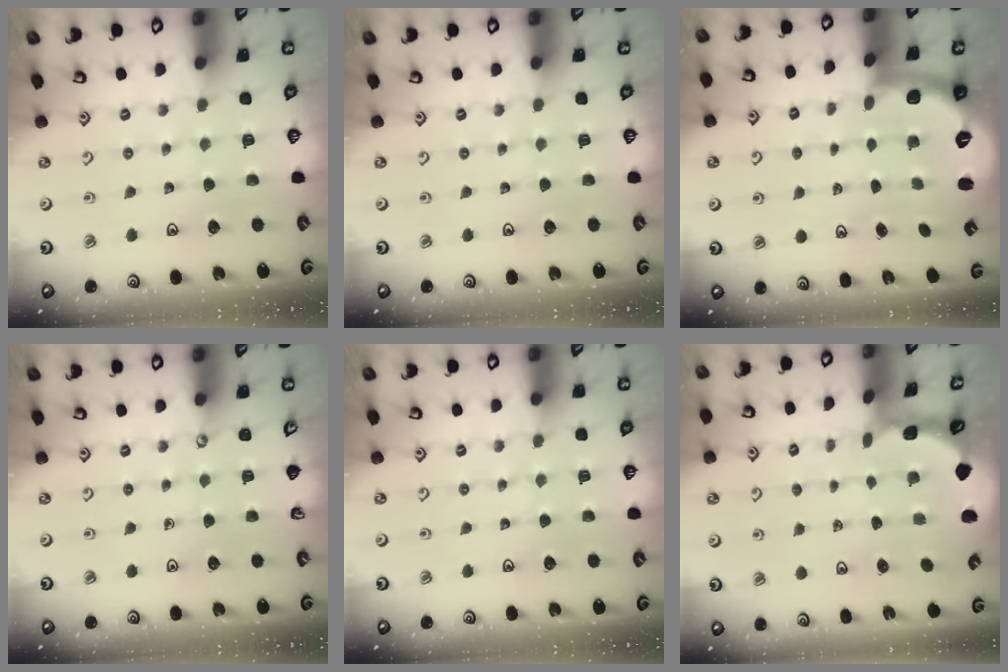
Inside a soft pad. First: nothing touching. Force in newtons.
{"total": 0.0}
{"total": 2.8, "press": 1.9, "slide": 2.0}
{"total": 0.0}
{"total": 0.0}
{"total": 1.5, "press": 1.5, "slide": 0.2}